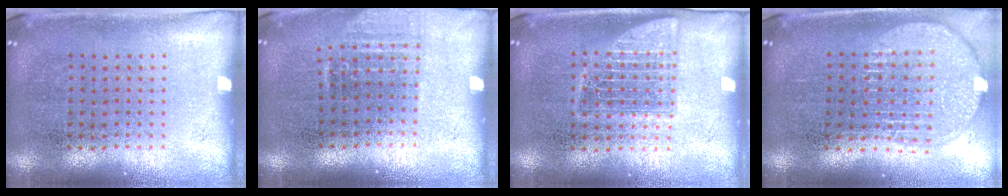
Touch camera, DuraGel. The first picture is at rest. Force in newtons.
{"total": 1.0, "press": 0.9, "slide": 0.4}
{"total": 2.2, "press": 2.2, "slide": 0.3}
{"total": 2.0, "press": 1.7, "slide": 1.1}